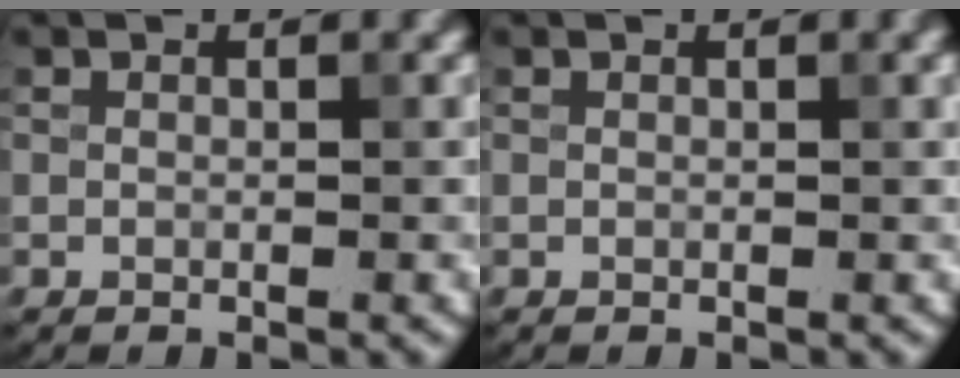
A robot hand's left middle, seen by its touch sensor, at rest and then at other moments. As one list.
[{"total": 0.7, "force": [0.3, 0.1, 0.7], "torque": [-0.012, 0.003, 0.006]}]